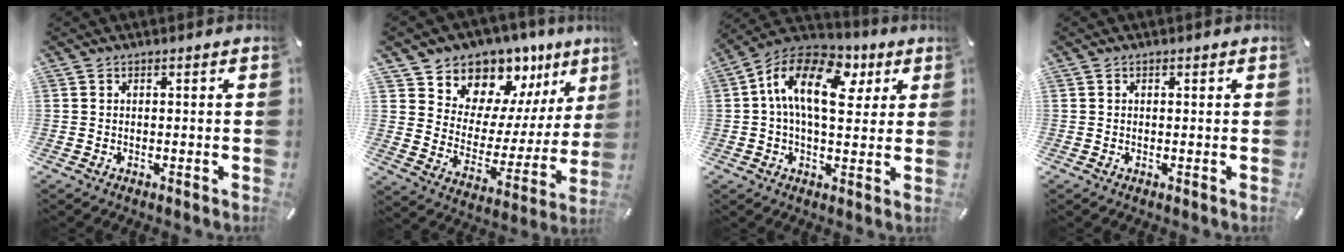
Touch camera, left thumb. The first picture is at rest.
{"total": 11.6, "force": [9.8, 6.2, -0.6], "torque": [0.006, -0.123, 0.177]}
{"total": 16.2, "force": [4.3, 9.1, 12.7], "torque": [-0.225, -0.008, 0.070]}
{"total": 0.0}